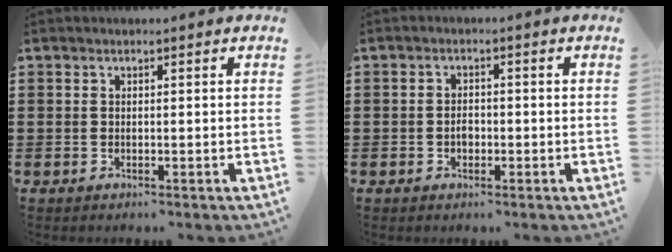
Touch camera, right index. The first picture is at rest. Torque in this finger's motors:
{"motor_torque": [0.04, 2.10, 0.04, 0.00]}